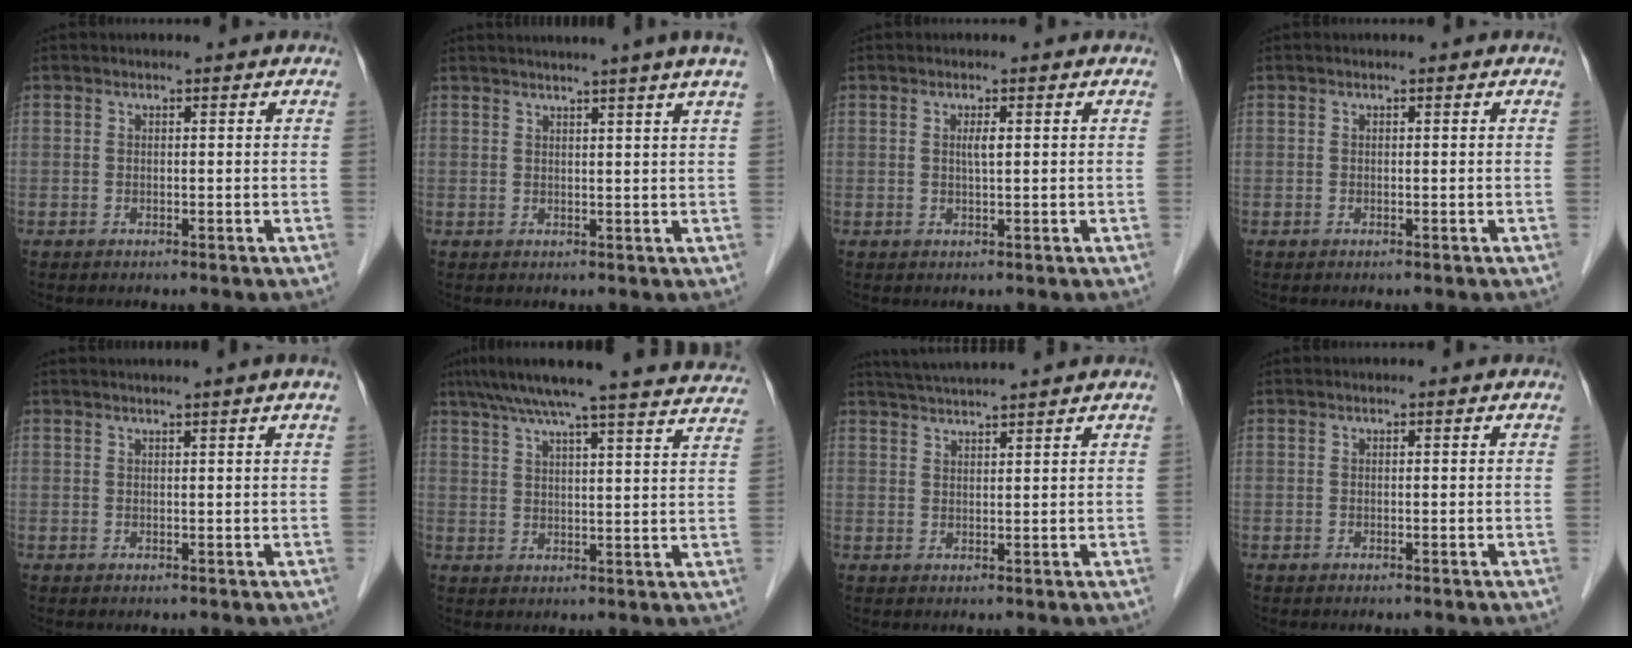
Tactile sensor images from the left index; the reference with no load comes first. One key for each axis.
{"total": 6.4, "fx": 5.2, "fy": -1.6, "fz": 3.4, "tx": -0.040, "ty": 0.011, "tz": 0.053}
{"total": 1.4, "fx": 0.3, "fy": 0.1, "fz": 1.4, "tx": -0.029, "ty": 0.000, "tz": 0.006}
{"total": 0.0}
{"total": 1.6, "fx": 1.3, "fy": -0.6, "fz": 0.8, "tx": -0.016, "ty": 0.002, "tz": 0.026}
{"total": 24.7, "fx": 22.4, "fy": 1.4, "fz": 10.2, "tx": -0.159, "ty": -0.011, "tz": 0.276}
{"total": 6.4, "fx": 5.8, "fy": -1.3, "fz": 2.3, "tx": -0.039, "ty": 0.022, "tz": 0.092}
{"total": 0.0}